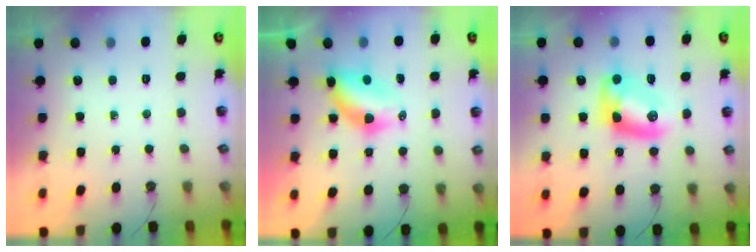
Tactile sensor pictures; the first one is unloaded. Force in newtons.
{"total": 6.0, "press": 6.0, "slide": 0.3}
{"total": 10.7, "press": 10.7, "slide": 0.4}